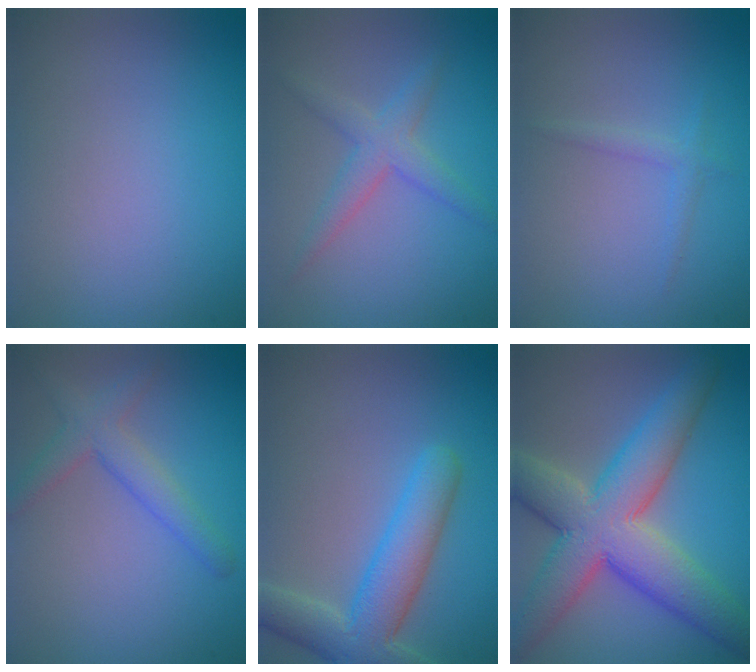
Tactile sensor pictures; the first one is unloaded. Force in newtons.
{"total": 2.8, "press": 2.8, "slide": 0.2}
{"total": 1.1, "press": 1.1, "slide": 0.1}
{"total": 3.0, "press": 3.0, "slide": 0.2}
{"total": 6.0, "press": 5.9, "slide": 0.4}
{"total": 10.1, "press": 10.1, "slide": 0.5}